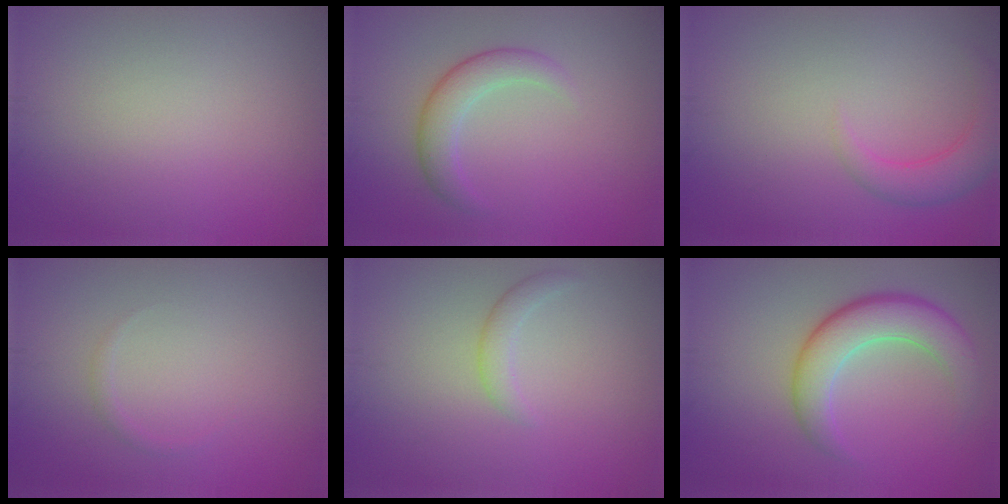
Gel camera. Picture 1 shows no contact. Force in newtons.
{"total": 3.0, "press": 3.0, "slide": 0.1}
{"total": 2.9, "press": 2.9, "slide": 0.2}
{"total": 0.6, "press": 0.6, "slide": 0.1}
{"total": 1.6, "press": 1.6, "slide": 0.1}
{"total": 6.0, "press": 6.0, "slide": 0.3}